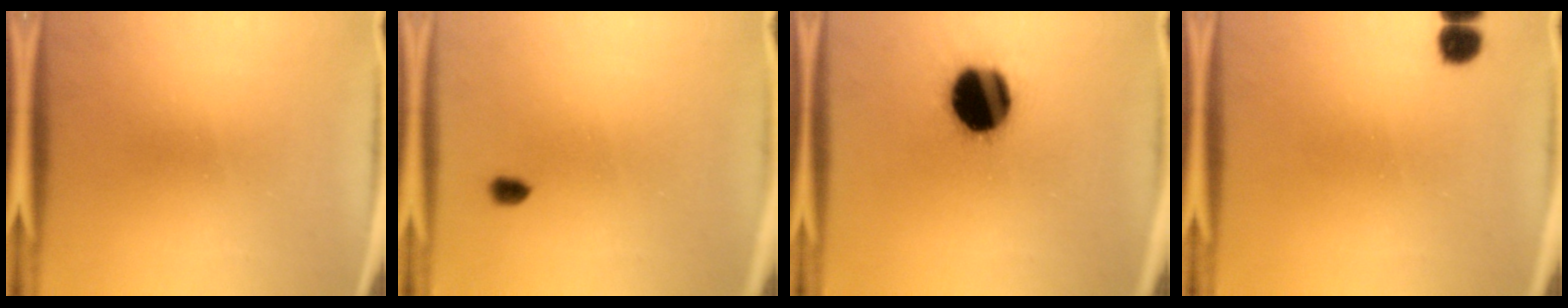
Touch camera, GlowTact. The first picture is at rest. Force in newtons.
{"total": 2.1}
{"total": 19.4}
{"total": 3.2}